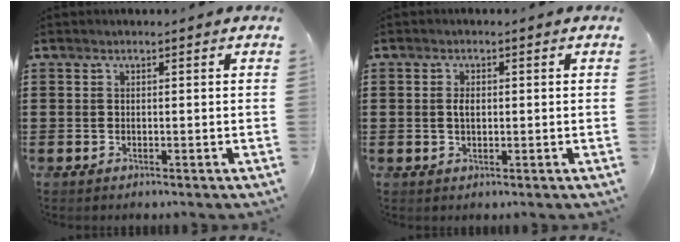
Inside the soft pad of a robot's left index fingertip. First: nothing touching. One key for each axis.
{"total": 1.8, "fx": 0.1, "fy": 0.9, "fz": 1.6, "tx": -0.033, "ty": 0.004, "tz": 0.000}